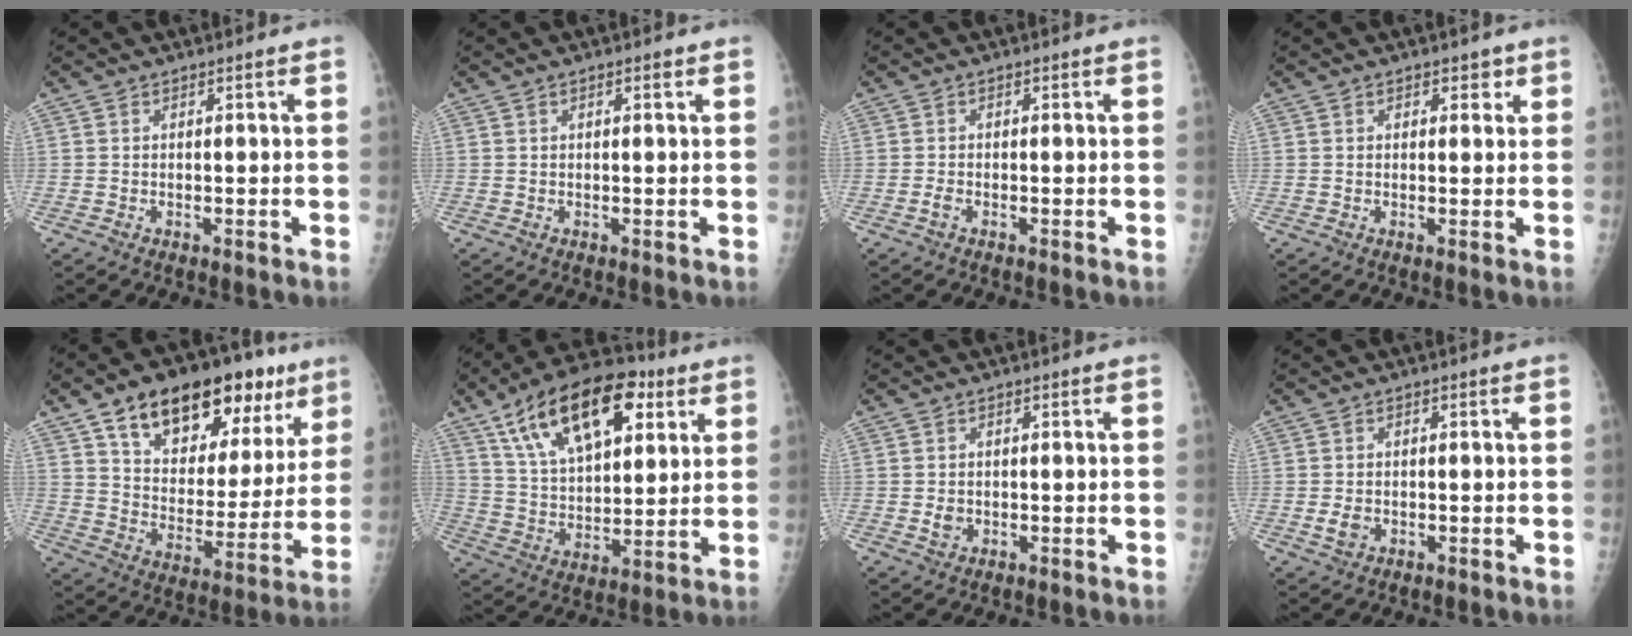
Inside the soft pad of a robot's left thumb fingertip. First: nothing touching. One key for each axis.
{"total": 1.1, "fx": 0.5, "fy": 0.4, "fz": 0.9, "tx": -0.012, "ty": 0.002, "tz": 0.007}
{"total": 0.9, "fx": -0.7, "fy": 0.4, "fz": 0.4, "tx": -0.009, "ty": -0.002, "tz": -0.016}
{"total": 2.0, "fx": 1.1, "fy": 1.4, "fz": 0.8, "tx": 0.014, "ty": -0.005, "tz": 0.012}
{"total": 25.4, "fx": 14.2, "fy": 12.9, "fz": 16.6, "tx": -0.207, "ty": -0.021, "tz": 0.224}
{"total": 22.2, "fx": 10.7, "fy": 11.3, "fz": 15.8, "tx": -0.236, "ty": -0.017, "tz": 0.184}
{"total": 1.8, "fx": -0.5, "fy": 1.6, "fz": 0.7, "tx": -0.004, "ty": 0.000, "tz": -0.006}
{"total": 2.3, "fx": -0.8, "fy": 1.7, "fz": 1.2, "tx": -0.020, "ty": -0.001, "tz": -0.013}